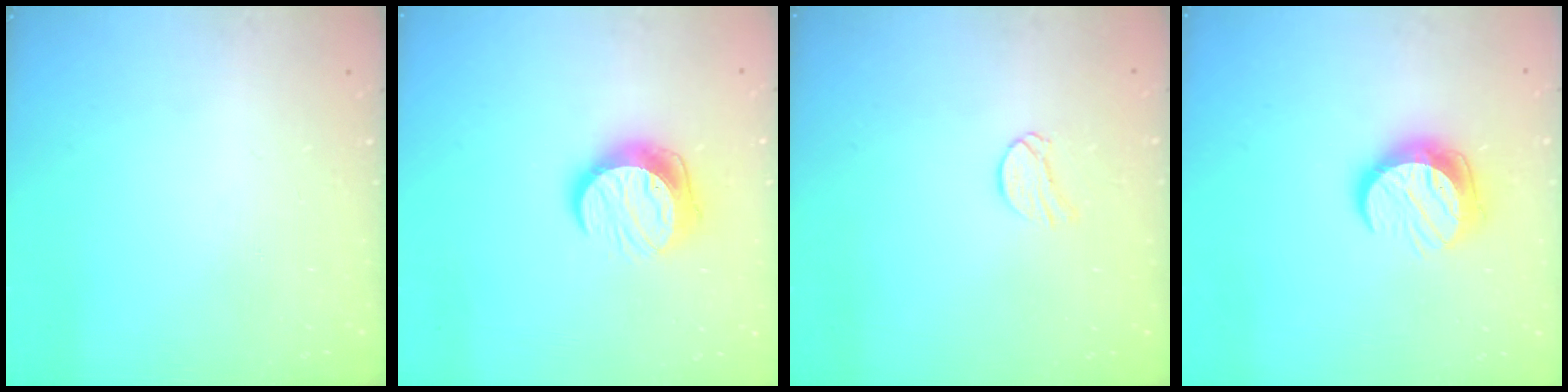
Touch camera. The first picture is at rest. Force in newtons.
{"total": 11.4, "press": 11.4, "slide": 0.5}
{"total": 8.2, "press": 8.1, "slide": 0.7}
{"total": 10.7, "press": 10.7, "slide": 0.7}